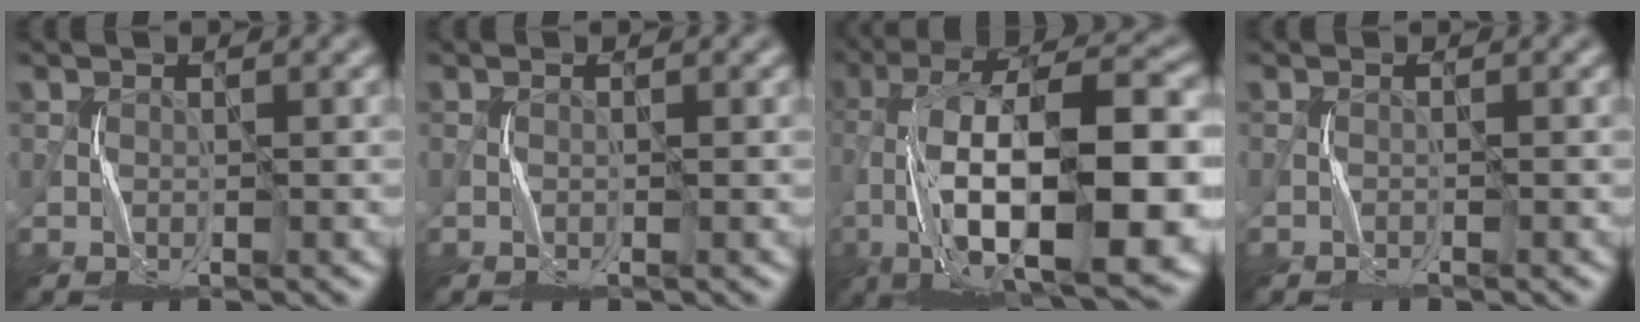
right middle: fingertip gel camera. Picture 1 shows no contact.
{"total": 0.0}
{"total": 16.7, "force": [-3.7, 6.7, 14.9], "torque": [-0.253, 0.017, -0.057]}
{"total": 0.9, "force": [-0.6, -0.5, -0.5], "torque": [0.004, 0.000, -0.012]}